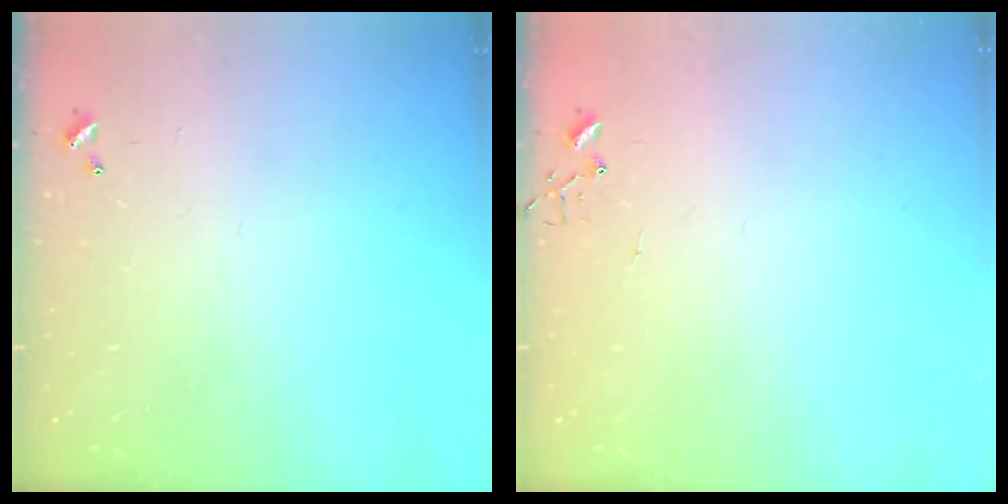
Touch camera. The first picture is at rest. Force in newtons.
{"total": 3.8, "press": 3.8, "slide": 0.5}